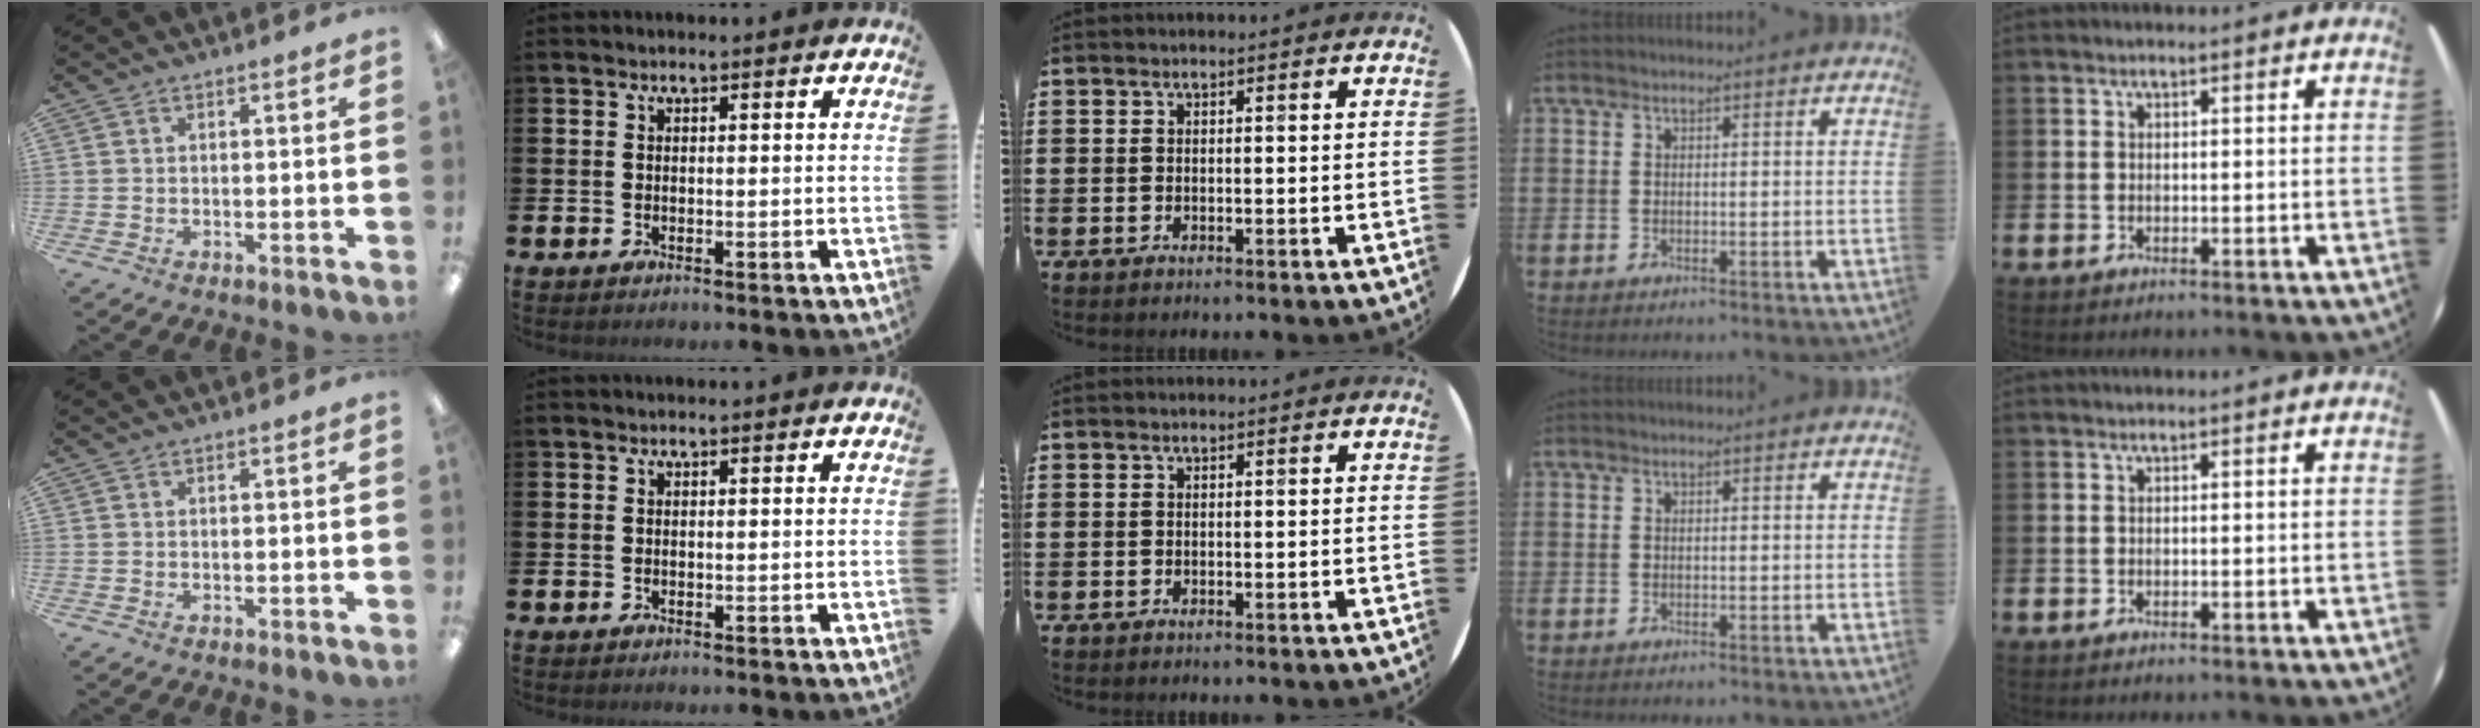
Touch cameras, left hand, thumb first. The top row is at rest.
{}